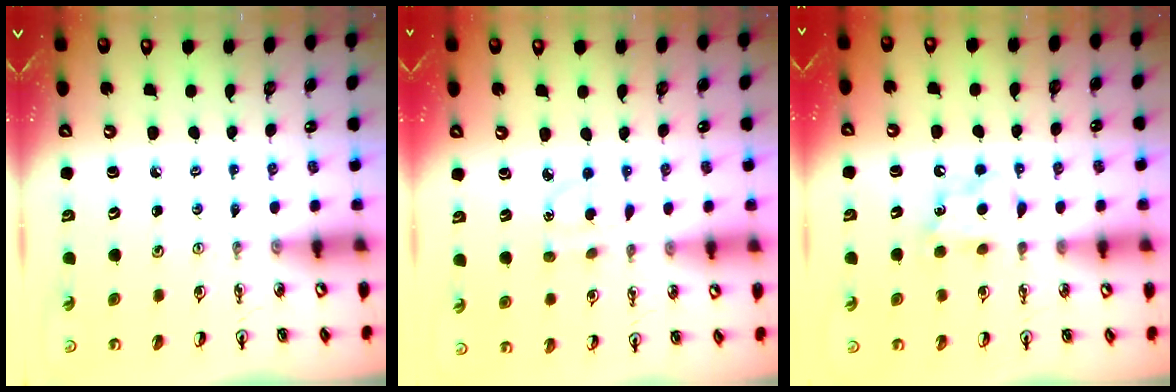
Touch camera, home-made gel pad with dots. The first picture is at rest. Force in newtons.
{"total": 3.4, "press": 3.3, "slide": 0.7}
{"total": 5.3, "press": 5.1, "slide": 1.4}